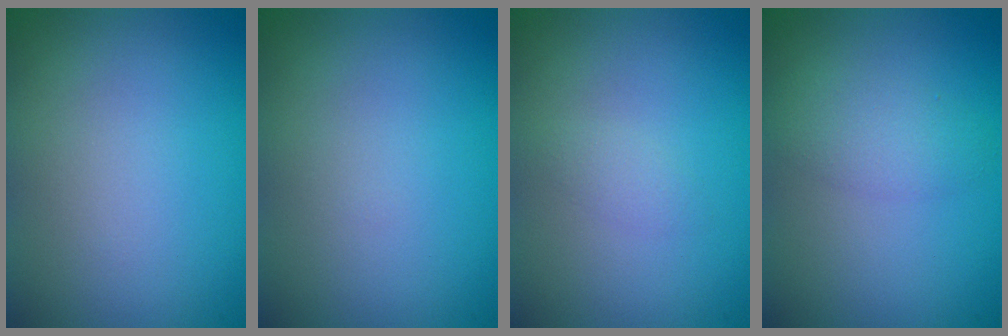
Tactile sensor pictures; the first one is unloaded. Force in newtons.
{"total": 0.0}
{"total": 0.9, "press": 0.9, "slide": 0.0}
{"total": 2.3, "press": 2.3, "slide": 0.1}